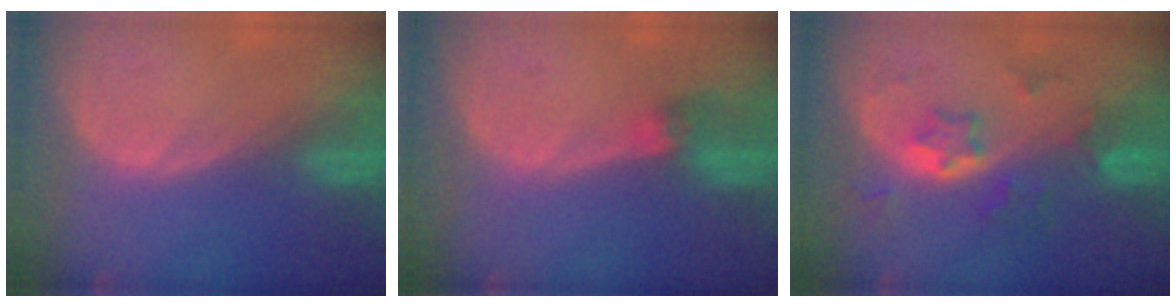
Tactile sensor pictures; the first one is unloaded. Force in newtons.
{"total": 2.8, "press": 2.6, "slide": 1.0}
{"total": 5.9, "press": 5.3, "slide": 2.5}